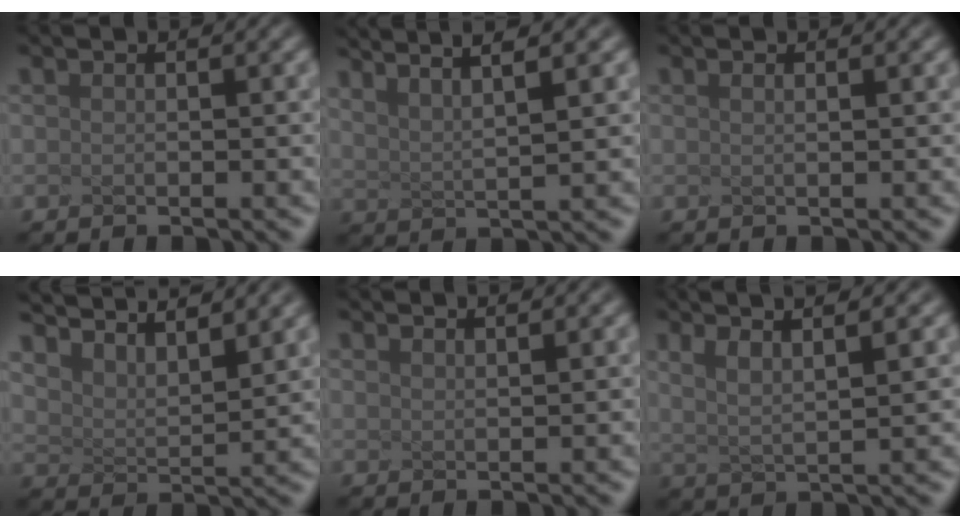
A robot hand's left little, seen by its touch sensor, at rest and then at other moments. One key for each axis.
{"total": 3.9, "fx": 2.6, "fy": -0.3, "fz": 2.8, "tx": -0.082, "ty": 0.011, "tz": 0.064}
{"total": 0.8, "fx": 0.4, "fy": 0.3, "fz": 0.7, "tx": -0.003, "ty": 0.012, "tz": -0.004}
{"total": 7.1, "fx": 6.2, "fy": 1.4, "fz": 3.1, "tx": -0.078, "ty": 0.015, "tz": 0.108}
{"total": 1.4, "fx": 1.3, "fy": 0.2, "fz": 0.5, "tx": 0.000, "ty": 0.014, "tz": 0.012}
{"total": 3.3, "fx": 1.6, "fy": -0.2, "fz": 2.9, "tx": -0.077, "ty": 0.009, "tz": 0.053}